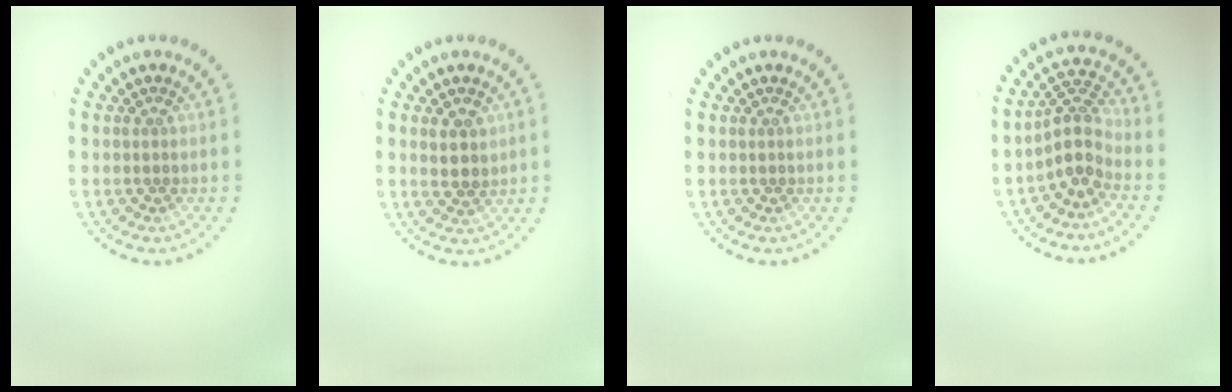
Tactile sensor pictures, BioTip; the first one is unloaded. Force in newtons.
{"total": 2.3, "press": 2.1, "slide": 0.8}
{"total": 0.0}
{"total": 3.5, "press": 2.7, "slide": 2.2}